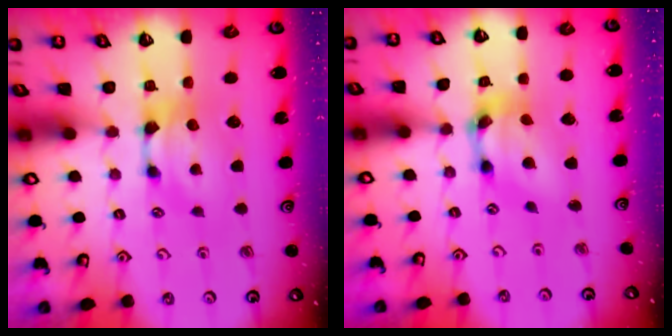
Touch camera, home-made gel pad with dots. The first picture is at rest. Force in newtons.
{"total": 6.6, "press": 6.3, "slide": 1.9}